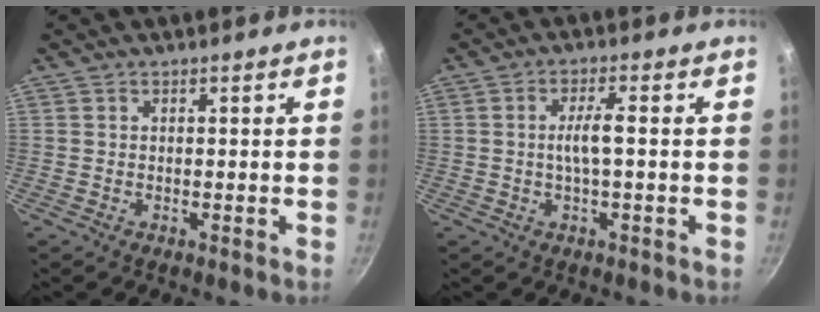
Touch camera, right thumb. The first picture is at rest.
{"total": 4.2, "force": [-0.2, 0.8, 4.1], "torque": [-0.082, 0.013, -0.003]}